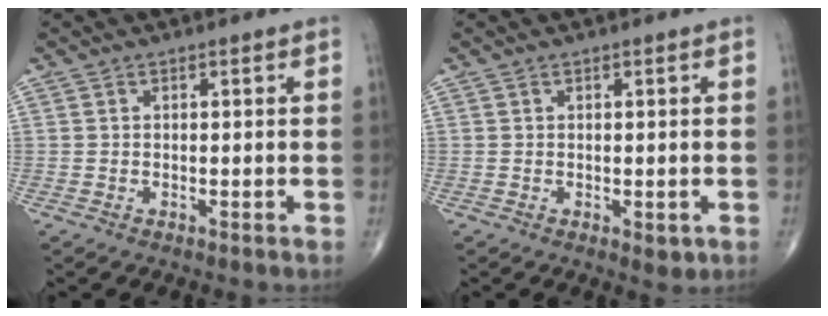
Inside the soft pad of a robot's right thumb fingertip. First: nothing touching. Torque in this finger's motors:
{"motor_torque": [0.29, 0.46, -0.15, -0.09, 0.11]}